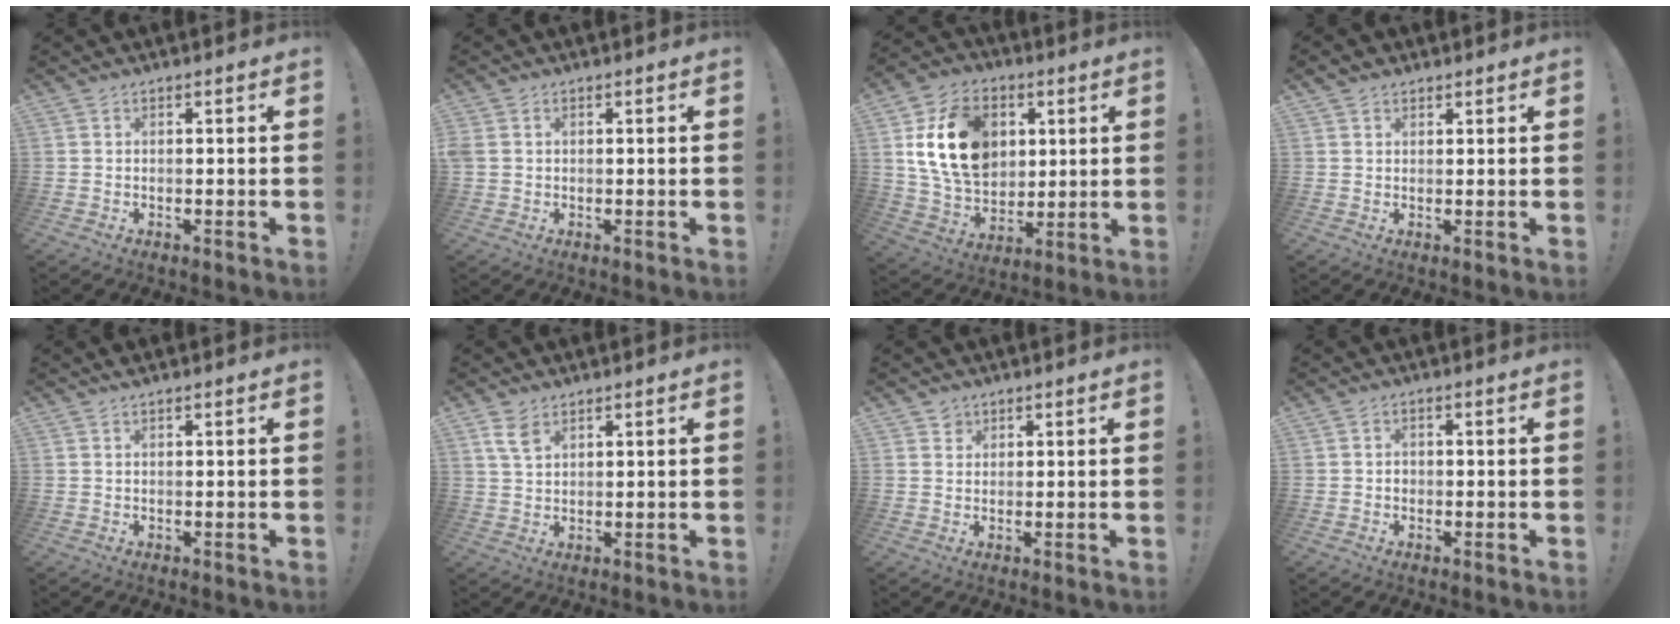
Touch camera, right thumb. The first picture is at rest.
{"total": 2.2, "force": [0.6, 1.8, 1.1], "torque": [-0.024, 0.005, 0.013]}
{"total": 20.0, "force": [5.4, 14.9, 12.2], "torque": [-0.201, -0.016, 0.104]}
{"total": 1.9, "force": [1.4, 1.2, 0.4], "torque": [0.004, -0.010, 0.025]}
{"total": 0.8, "force": [0.7, -0.1, 0.3], "torque": [-0.006, 0.000, 0.014]}
{"total": 5.2, "force": [3.0, 2.7, 3.3], "torque": [-0.053, -0.012, 0.056]}
{"total": 2.1, "force": [1.5, 1.4, 0.1], "torque": [0.007, -0.012, 0.024]}
{"total": 1.1, "force": [-0.5, 0.9, 0.5], "torque": [-0.008, 0.004, -0.008]}